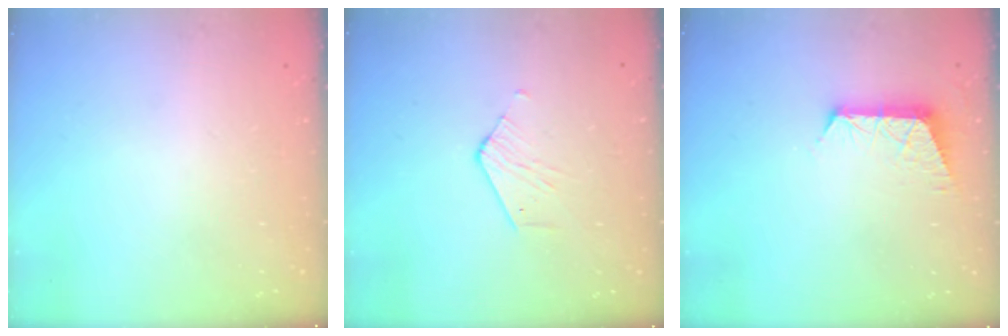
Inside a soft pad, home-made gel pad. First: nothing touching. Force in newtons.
{"total": 2.4, "press": 2.4, "slide": 0.2}
{"total": 6.8, "press": 6.8, "slide": 0.5}